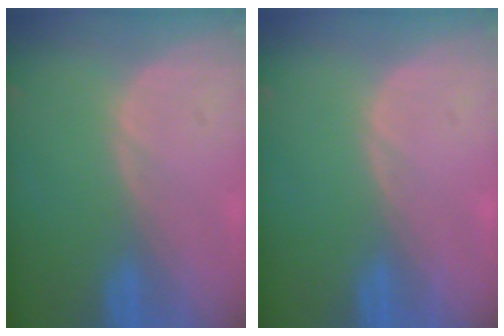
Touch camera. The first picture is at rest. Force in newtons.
{"total": 0.0}